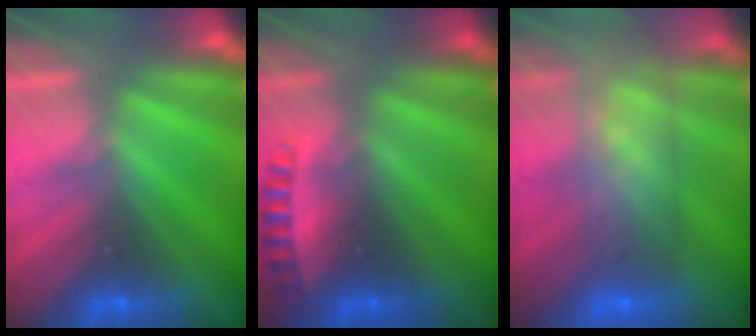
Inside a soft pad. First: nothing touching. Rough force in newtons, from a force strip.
{"total": 2.6}
{"total": 5.9}